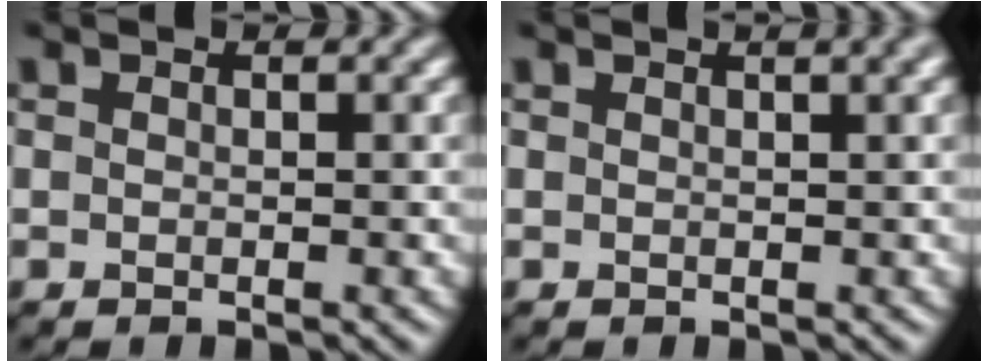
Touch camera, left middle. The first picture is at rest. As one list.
[{"total": 3.9, "force": [2.4, 1.5, 2.8], "torque": [-0.021, 0.017, 0.009]}]